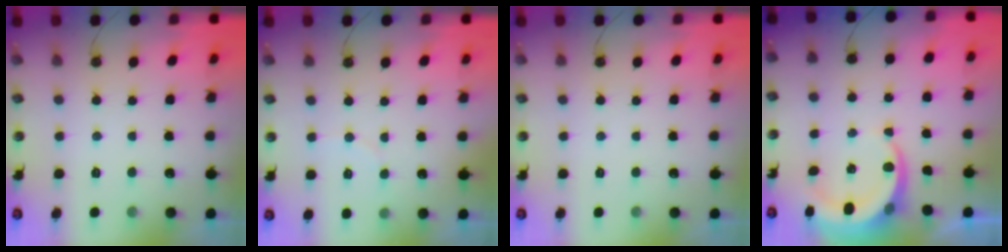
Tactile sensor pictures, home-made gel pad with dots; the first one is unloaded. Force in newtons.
{"total": 2.7, "press": 2.6, "slide": 0.7}
{"total": 0.0}
{"total": 7.4, "press": 7.3, "slide": 0.9}